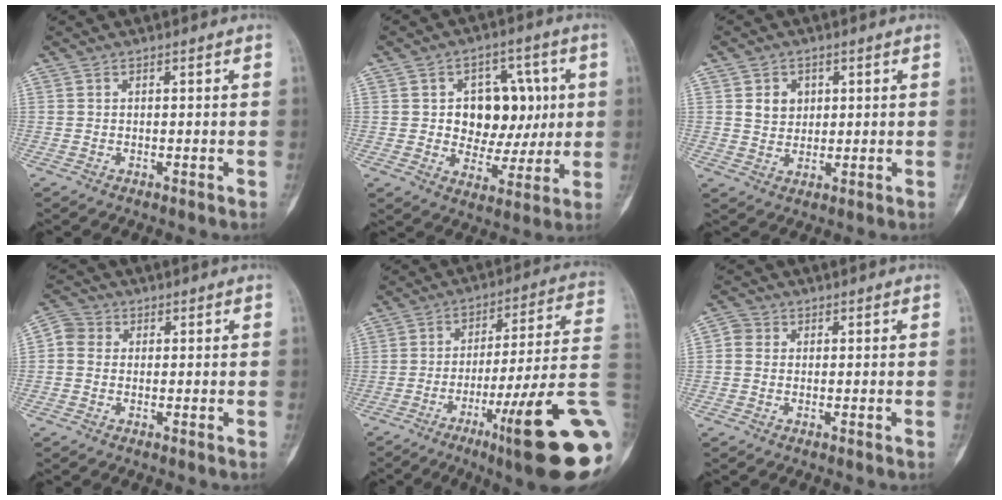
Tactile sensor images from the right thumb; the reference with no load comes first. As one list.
[{"total": 13.3, "force": [1.6, 9.8, 8.9], "torque": [-0.071, 0.006, 0.033]}, {"total": 4.6, "force": [1.4, 3.8, 2.1], "torque": [-0.011, -0.006, 0.026]}, {"total": 4.0, "force": [0.2, 3.6, 1.8], "torque": [-0.026, 0.009, -0.007]}, {"total": 23.1, "force": [-8.2, 2.2, 21.5], "torque": [-0.263, 0.026, -0.119]}, {"total": 2.4, "force": [0.1, 2.1, 1.0], "torque": [-0.010, 0.004, -0.005]}]